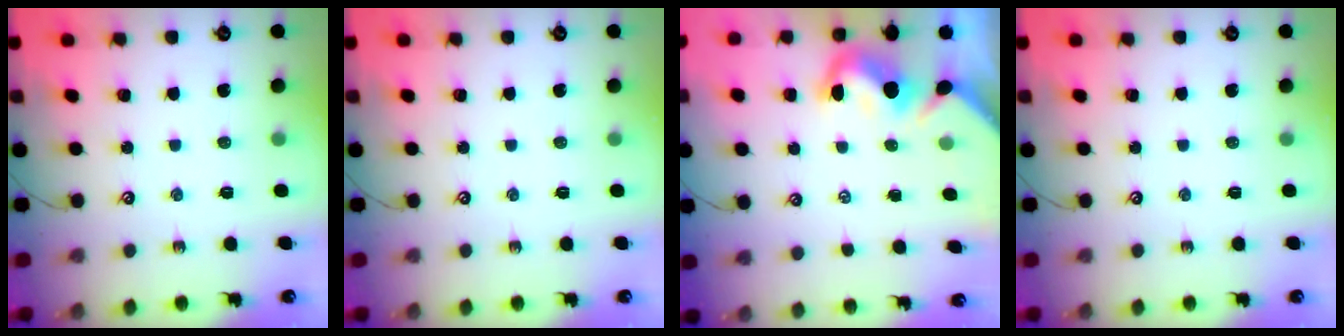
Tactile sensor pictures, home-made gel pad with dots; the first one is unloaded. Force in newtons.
{"total": 0.0}
{"total": 1.9, "press": 1.8, "slide": 0.4}
{"total": 0.0}